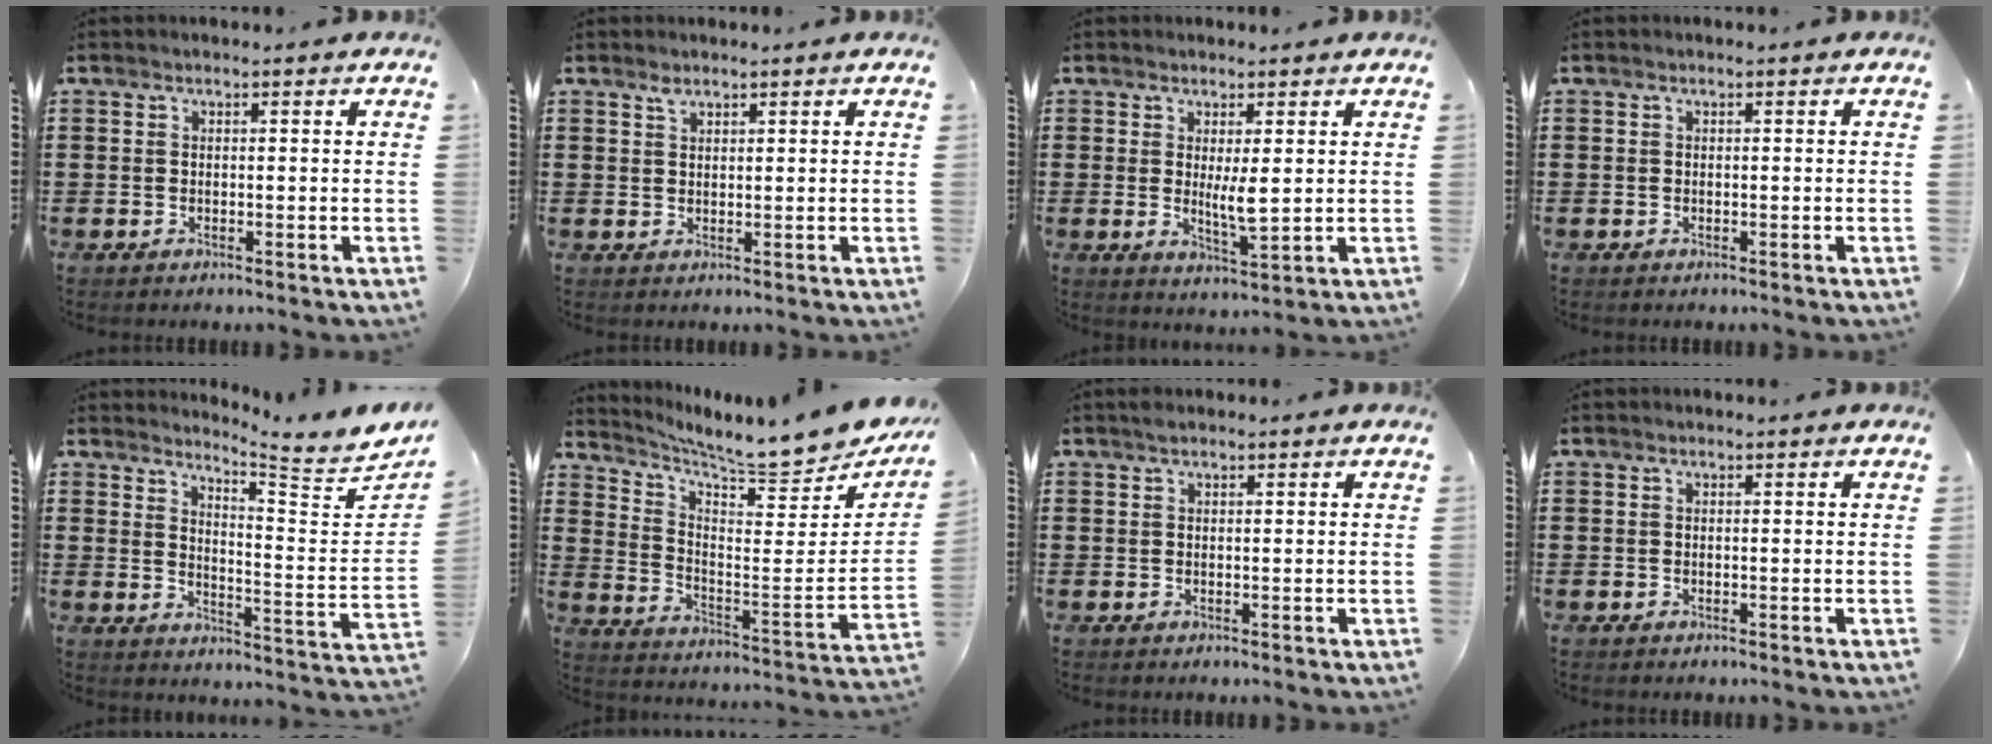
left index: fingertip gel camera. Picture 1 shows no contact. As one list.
[{"total": 1.4, "force": [1.2, 0.7, 0.3], "torque": [-0.009, 0.003, 0.023]}, {"total": 4.6, "force": [1.0, 1.1, 4.3], "torque": [-0.066, -0.010, 0.015]}, {"total": 0.0}, {"total": 4.9, "force": [4.5, -0.7, 1.9], "torque": [-0.044, -0.053, 0.068]}, {"total": 6.7, "force": [6.3, -0.2, 2.2], "torque": [-0.060, -0.068, 0.097]}, {"total": 0.7, "force": [0.5, 0.2, 0.5], "torque": [-0.010, 0.001, 0.010]}, {"total": 0.0}]